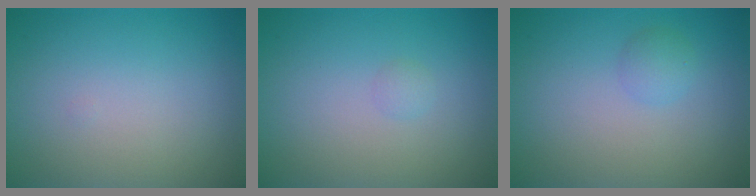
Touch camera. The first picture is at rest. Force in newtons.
{"total": 0.6, "press": 0.6, "slide": 0.1}
{"total": 1.2, "press": 1.2, "slide": 0.1}